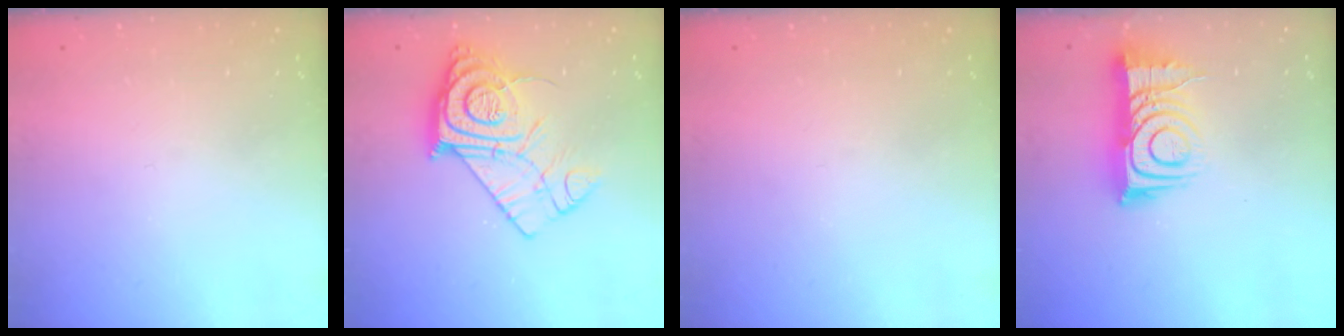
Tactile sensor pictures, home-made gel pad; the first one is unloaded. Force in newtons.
{"total": 14.6, "press": 14.5, "slide": 1.4}
{"total": 0.0}
{"total": 12.7, "press": 12.7, "slide": 0.9}